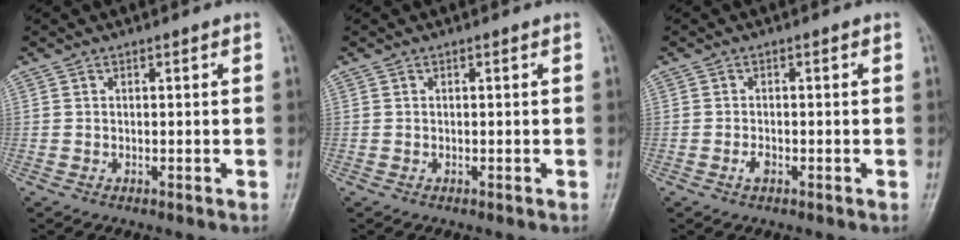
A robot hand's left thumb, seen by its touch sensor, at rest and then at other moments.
{"total": 0.0}
{"total": 1.5, "force": [-0.7, 0.8, 1.1], "torque": [-0.020, 0.002, -0.014]}